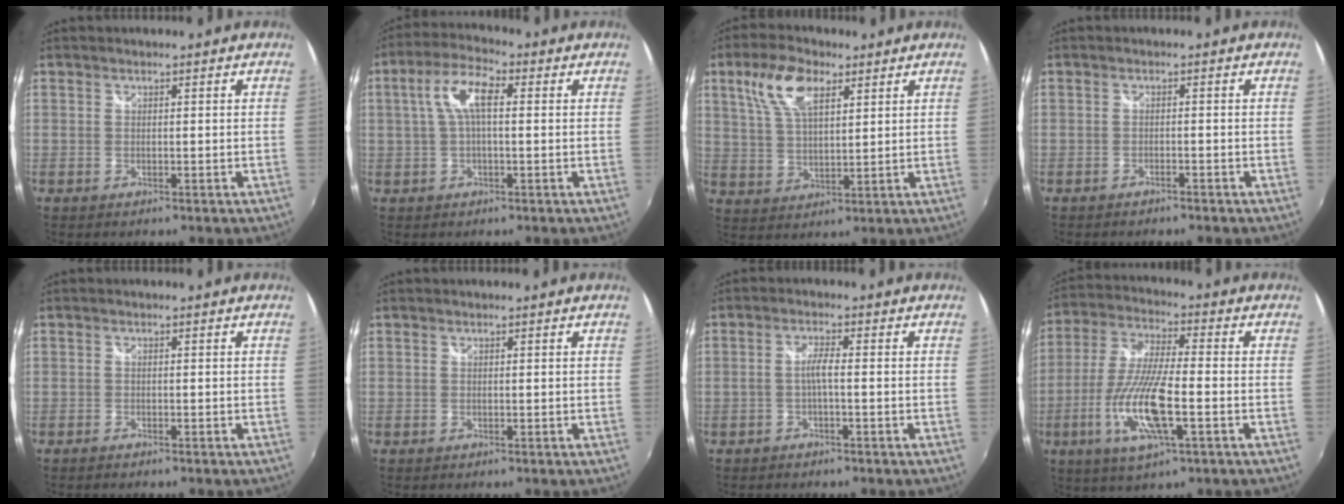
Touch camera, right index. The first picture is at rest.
{"total": 7.0, "force": [0.9, 2.7, 6.4], "torque": [-0.128, 0.020, 0.017]}
{"total": 9.9, "force": [5.0, 4.4, 7.3], "torque": [-0.145, 0.019, 0.097]}
{"total": 1.5, "force": [-1.4, 0.4, 0.5], "torque": [-0.015, -0.002, -0.025]}
{"total": 1.2, "force": [-1.0, 0.4, 0.4], "torque": [-0.014, -0.004, -0.020]}
{"total": 0.0}
{"total": 2.2, "force": [-0.9, 0.0, 2.0], "torque": [-0.043, 0.005, -0.019]}
{"total": 14.4, "force": [-4.6, 3.4, 13.2], "torque": [-0.279, -0.013, -0.089]}